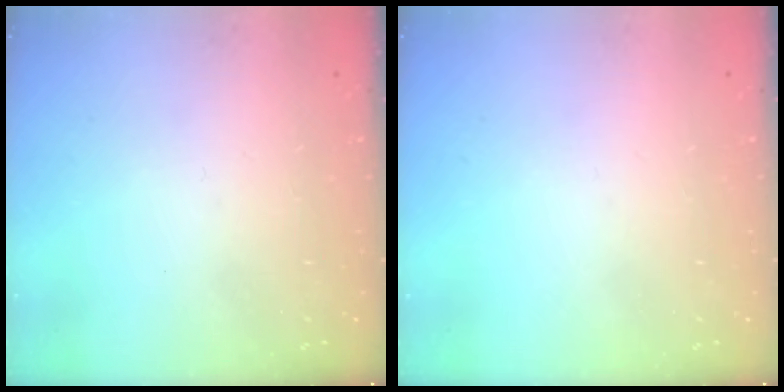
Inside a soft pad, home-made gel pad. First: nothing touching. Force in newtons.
{"total": 0.0}